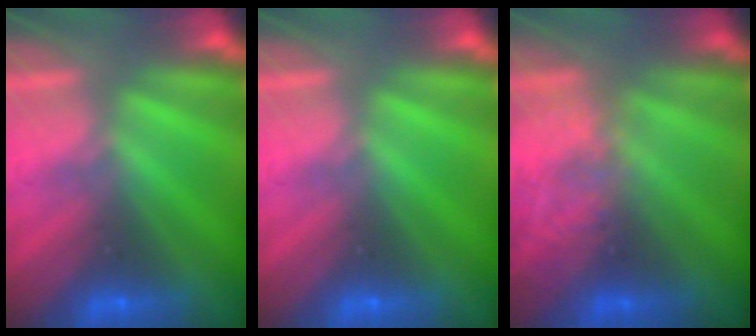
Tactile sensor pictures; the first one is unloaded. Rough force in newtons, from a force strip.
{"total": 0.0}
{"total": 2.2}